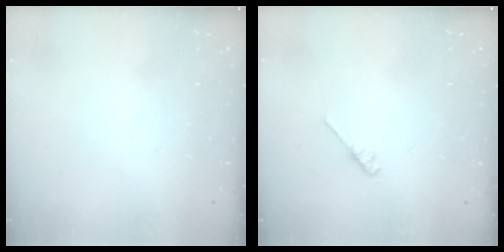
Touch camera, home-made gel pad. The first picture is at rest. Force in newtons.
{"total": 3.3, "press": 3.2, "slide": 0.5}